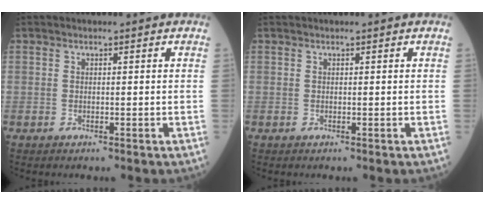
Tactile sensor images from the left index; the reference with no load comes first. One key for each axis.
{"total": 0.0}